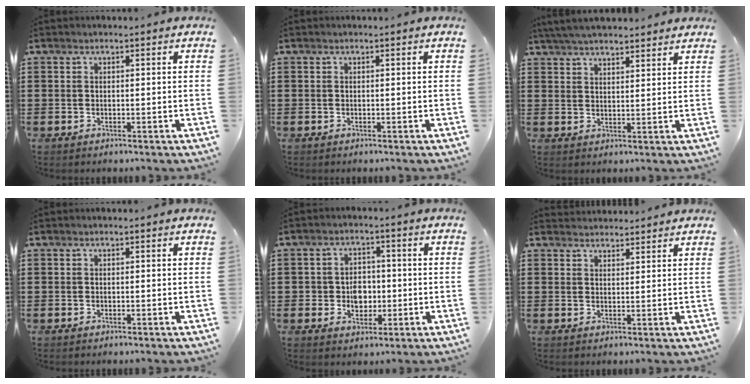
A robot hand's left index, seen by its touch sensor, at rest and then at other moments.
{"total": 0.0}
{"total": 4.4, "force": [4.2, 0.2, 1.3], "torque": [-0.037, -0.008, 0.079]}
{"total": 0.0}
{"total": 4.3, "force": [-0.4, 3.4, 2.6], "torque": [-0.042, 0.002, -0.014]}
{"total": 2.2, "force": [2.1, 0.2, -0.2], "torque": [-0.002, -0.004, 0.042]}